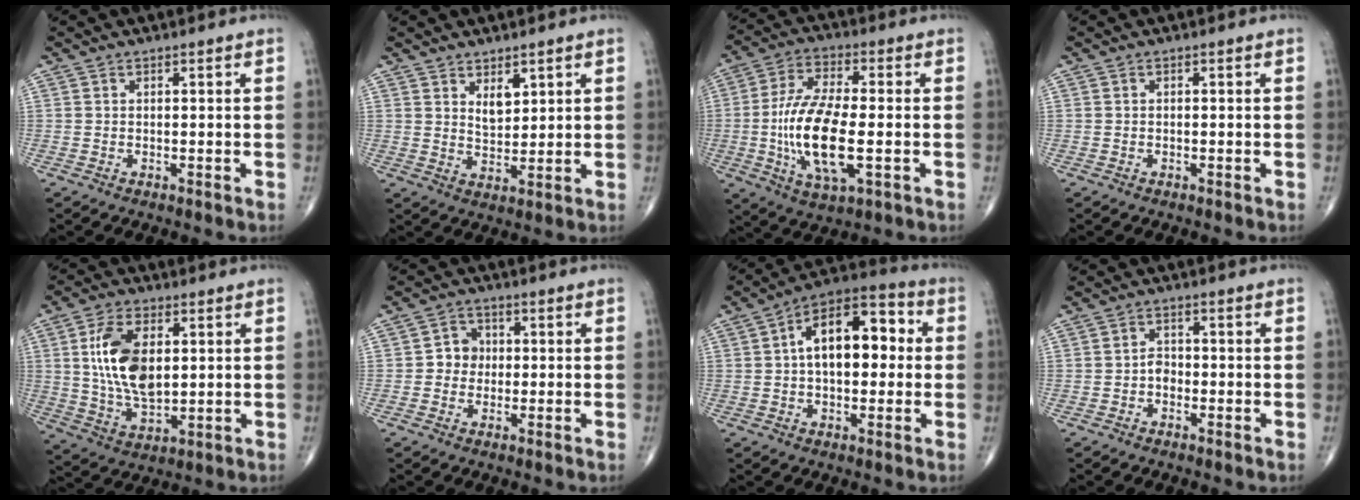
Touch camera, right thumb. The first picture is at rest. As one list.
[{"total": 4.3, "force": [2.4, 2.3, 2.8], "torque": [-0.032, -0.022, 0.046]}, {"total": 16.1, "force": [-2.4, 6.1, 14.7], "torque": [-0.297, 0.003, -0.043]}, {"total": 0.0}, {"total": 13.4, "force": [2.6, 7.3, 10.9], "torque": [-0.199, -0.012, 0.054]}, {"total": 4.1, "force": [-0.1, 3.7, 1.7], "torque": [-0.003, 0.010, -0.012]}, {"total": 15.4, "force": [1.9, 8.5, 12.7], "torque": [-0.177, 0.037, 0.020]}, {"total": 2.2, "force": [-0.8, 1.6, 1.2], "torque": [-0.008, 0.008, -0.019]}]